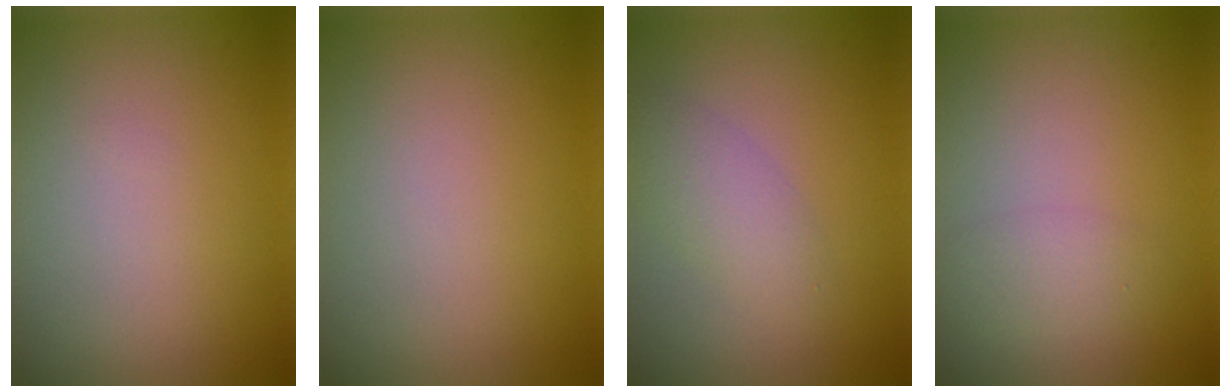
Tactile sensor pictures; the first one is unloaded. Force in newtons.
{"total": 0.0}
{"total": 2.8, "press": 2.8, "slide": 0.1}
{"total": 1.7, "press": 1.7, "slide": 0.1}